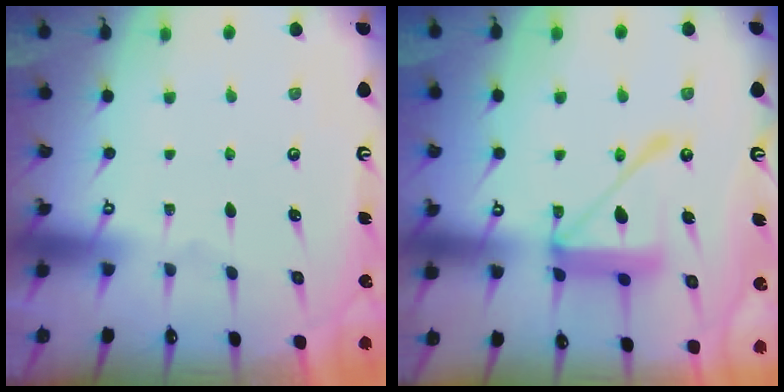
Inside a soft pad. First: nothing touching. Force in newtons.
{"total": 17.4, "press": 17.3, "slide": 1.8}